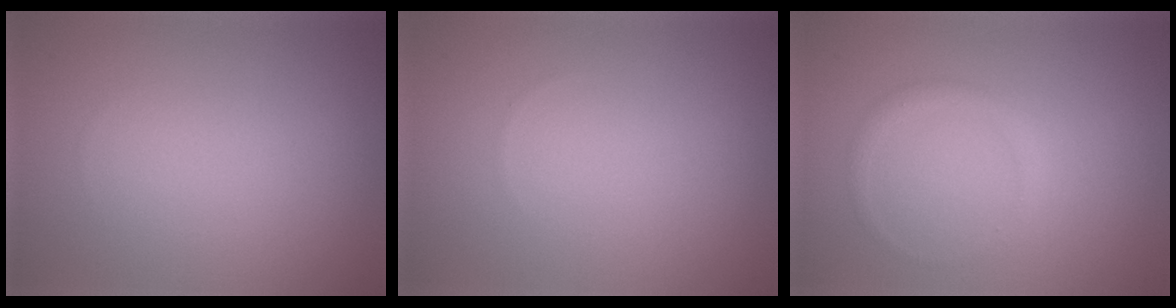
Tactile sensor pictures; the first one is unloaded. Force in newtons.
{"total": 0.0}
{"total": 1.0, "press": 1.0, "slide": 0.0}